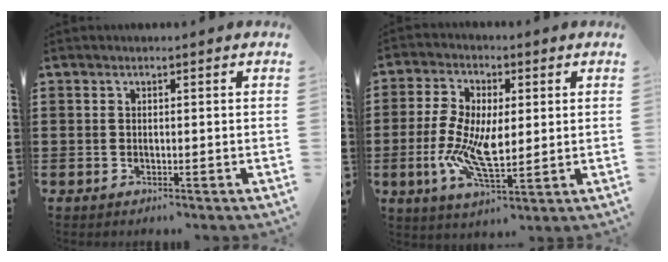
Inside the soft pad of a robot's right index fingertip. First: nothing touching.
{"total": 9.1, "force": [-1.0, 4.2, 8.0], "torque": [-0.171, -0.001, -0.017]}